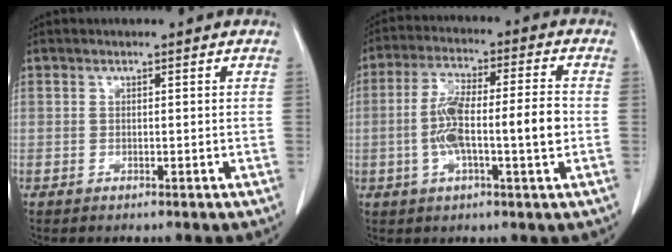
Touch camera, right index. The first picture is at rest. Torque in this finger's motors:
{"motor_torque": [1.64, -0.50, 0.75, 0.21]}